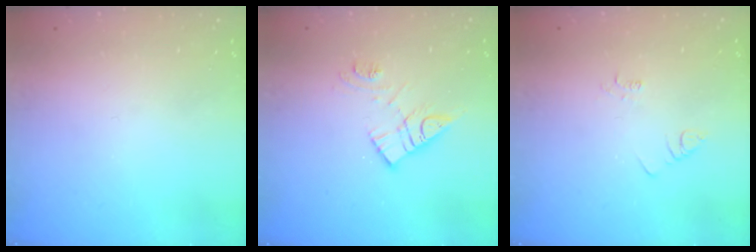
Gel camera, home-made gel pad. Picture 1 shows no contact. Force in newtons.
{"total": 11.6, "press": 11.6, "slide": 0.9}
{"total": 2.1, "press": 2.1, "slide": 0.4}